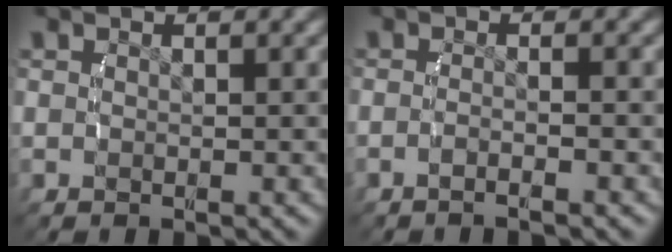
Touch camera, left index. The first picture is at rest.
{"total": 1.8, "force": [-1.5, -0.1, 1.0], "torque": [-0.023, -0.002, -0.026]}